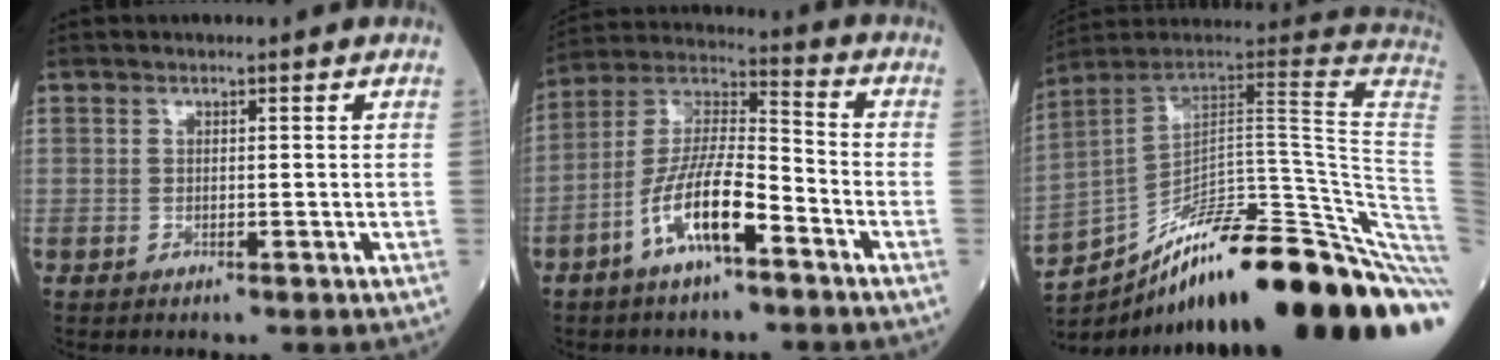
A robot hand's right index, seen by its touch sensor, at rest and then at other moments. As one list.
[{"total": 11.9, "force": [-5.7, 2.7, 10.0], "torque": [-0.202, 0.008, -0.110]}, {"total": 31.2, "force": [-22.2, 1.5, 21.8], "torque": [-0.173, 0.019, -0.316]}]